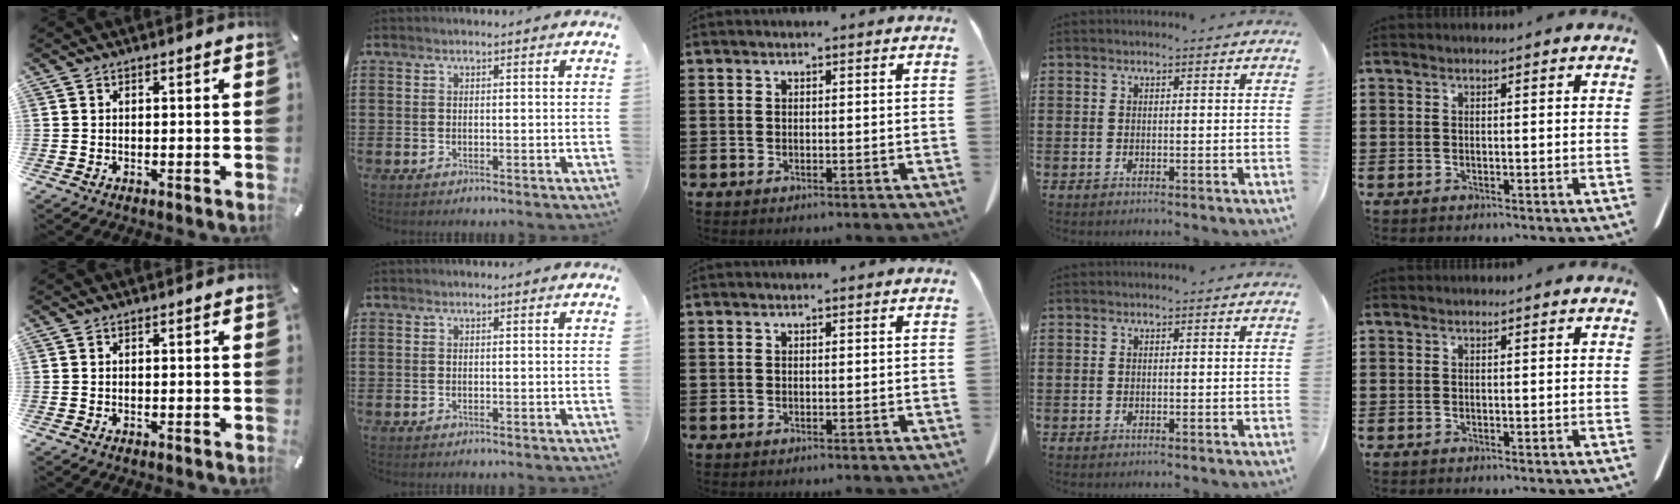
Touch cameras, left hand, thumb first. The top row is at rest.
{}